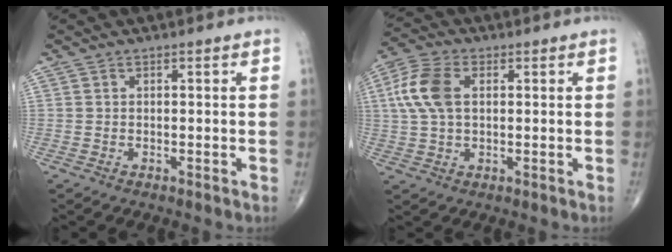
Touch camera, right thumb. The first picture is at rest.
{"total": 9.2, "force": [1.8, 5.5, 7.2], "torque": [-0.164, 0.015, 0.033]}